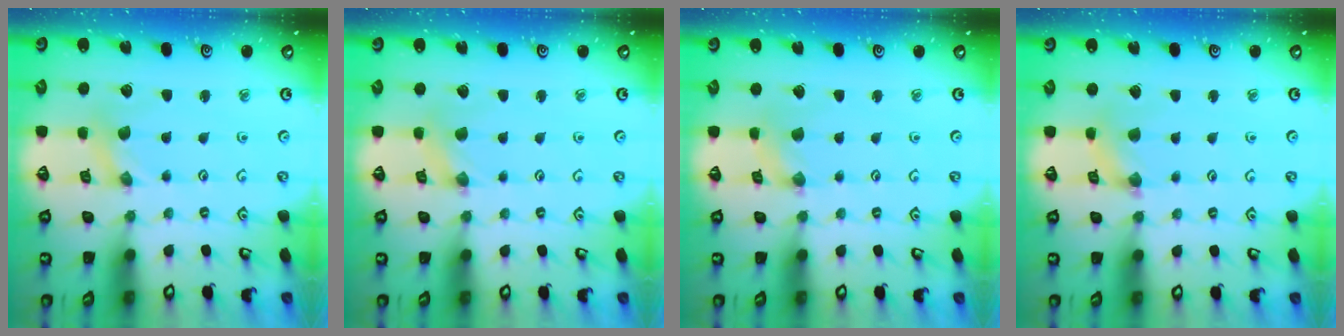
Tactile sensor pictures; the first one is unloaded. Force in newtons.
{"total": 0.6, "press": 0.6, "slide": 0.2}
{"total": 0.9, "press": 0.9, "slide": 0.3}
{"total": 2.0, "press": 2.0, "slide": 0.4}